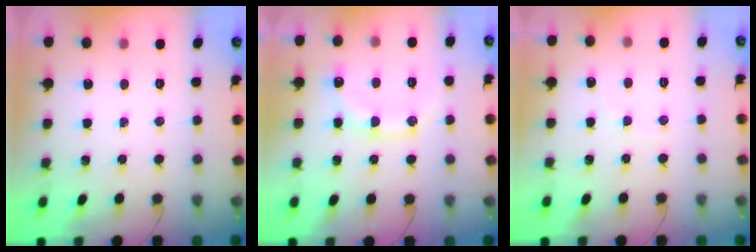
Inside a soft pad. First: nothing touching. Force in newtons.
{"total": 14.1, "press": 14.0, "slide": 1.2}
{"total": 5.6, "press": 5.6, "slide": 1.0}